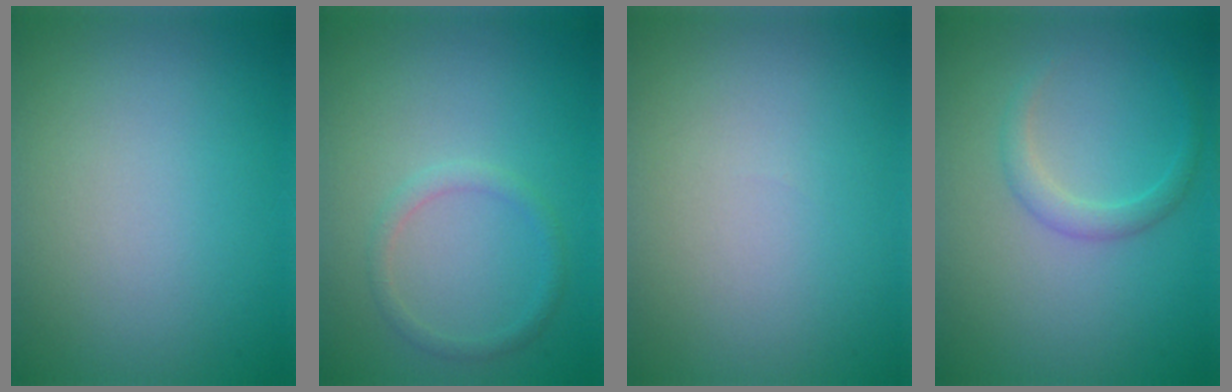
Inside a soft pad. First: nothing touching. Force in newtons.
{"total": 1.3, "press": 1.3, "slide": 0.0}
{"total": 0.0}
{"total": 1.7, "press": 1.7, "slide": 0.1}